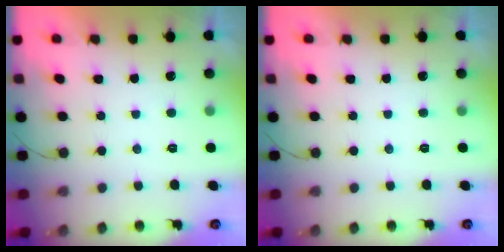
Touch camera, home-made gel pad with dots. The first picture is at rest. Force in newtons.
{"total": 0.0}